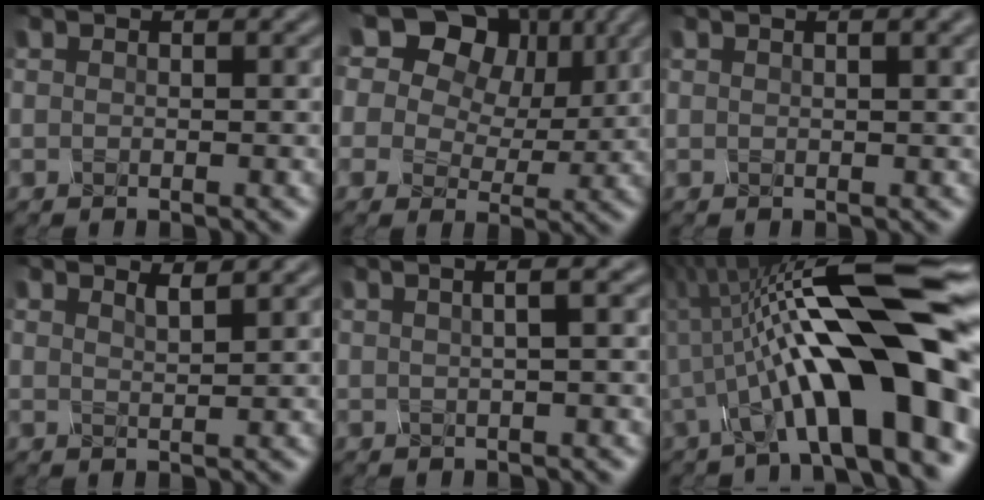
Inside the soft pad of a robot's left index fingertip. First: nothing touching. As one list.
[{"total": 15.8, "force": [8.6, 11.1, 7.3], "torque": [-0.184, 0.057, 0.172]}, {"total": 5.9, "force": [2.9, 2.7, 4.4], "torque": [-0.023, 0.041, 0.023]}, {"total": 0.6, "force": [0.5, -0.4, 0.1], "torque": [0.006, 0.008, 0.011]}, {"total": 4.5, "force": [1.7, 1.8, 3.7], "torque": [-0.039, 0.039, 0.010]}, {"total": 13.4, "force": [-2.5, 2.5, 12.9], "torque": [-0.186, 0.026, -0.030]}]